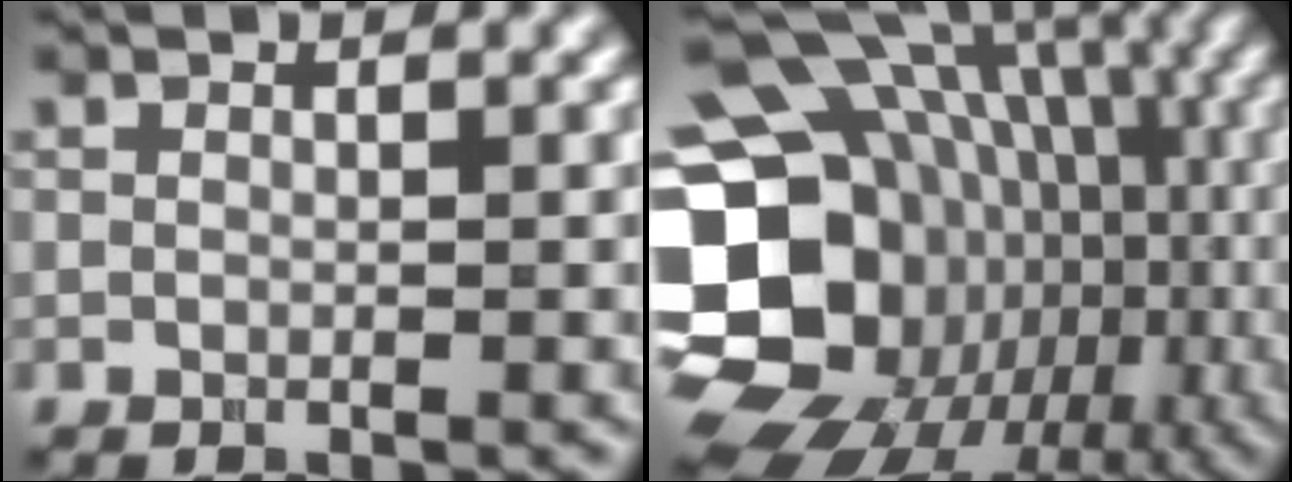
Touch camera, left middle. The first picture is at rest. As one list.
[{"total": 24.2, "force": [-4.0, 20.8, 11.7], "torque": [-0.209, 0.003, -0.088]}]